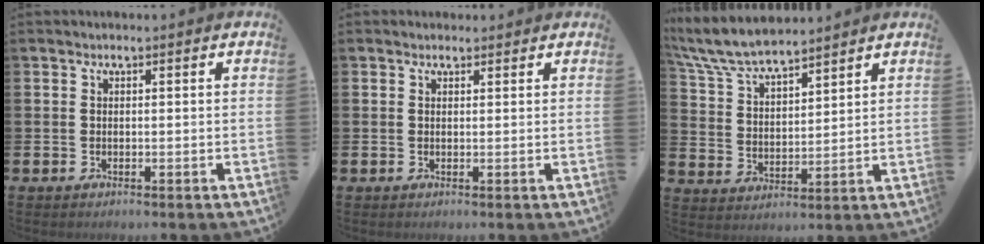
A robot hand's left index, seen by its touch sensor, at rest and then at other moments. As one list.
[{"total": 1.0, "force": [0.8, 0.5, 0.1], "torque": [0.006, 0.002, 0.013]}, {"total": 7.7, "force": [7.2, 1.2, 2.3], "torque": [-0.077, -0.034, 0.131]}]